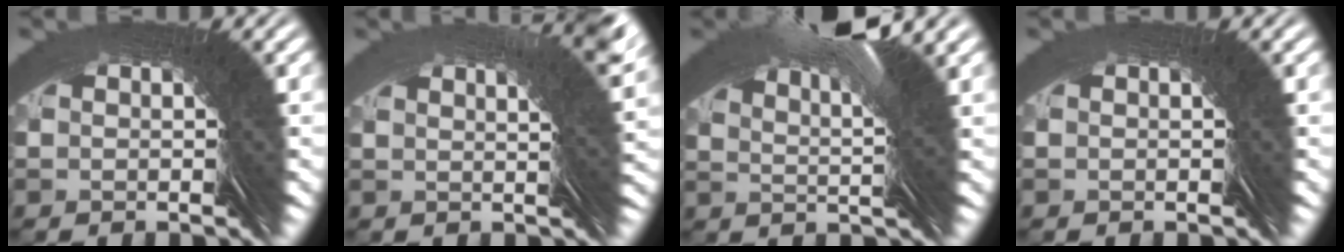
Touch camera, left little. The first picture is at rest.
{"total": 4.7, "force": [1.9, -4.3, -0.4], "torque": [0.051, 0.051, 0.020]}
{"total": 6.5, "force": [4.3, -4.9, 0.3], "torque": [0.005, 0.059, 0.062]}
{"total": 0.0}